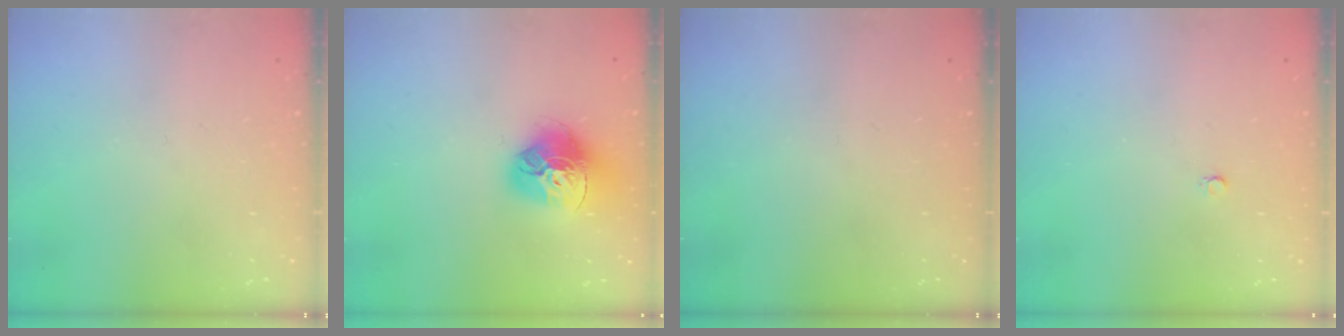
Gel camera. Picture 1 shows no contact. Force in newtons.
{"total": 16.6, "press": 16.6, "slide": 1.6}
{"total": 0.0}
{"total": 2.0, "press": 2.0, "slide": 0.2}